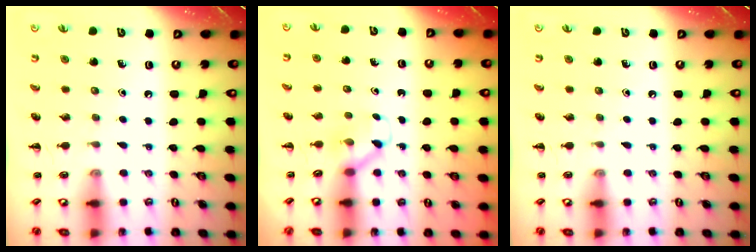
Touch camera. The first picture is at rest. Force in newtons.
{"total": 2.8, "press": 2.6, "slide": 0.9}
{"total": 0.0}